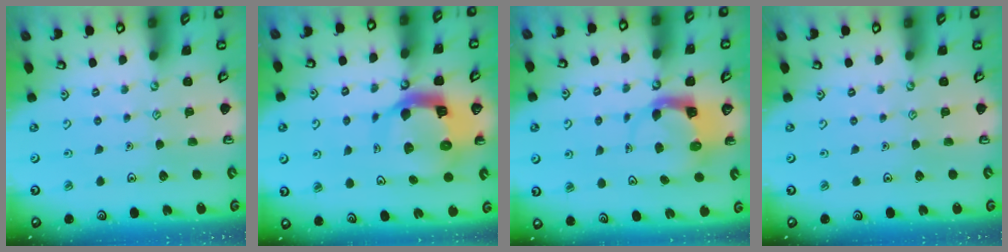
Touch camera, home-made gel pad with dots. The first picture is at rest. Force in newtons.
{"total": 13.3, "press": 13.2, "slide": 1.7}
{"total": 3.8, "press": 3.8, "slide": 0.6}
{"total": 0.0}